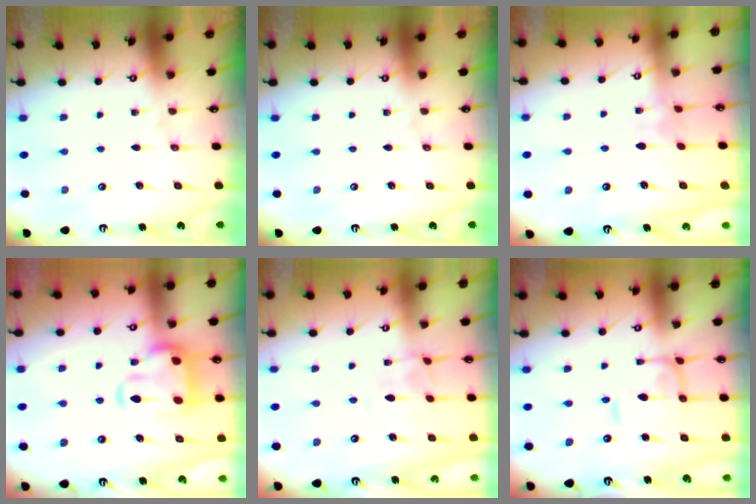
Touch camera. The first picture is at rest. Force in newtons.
{"total": 0.0}
{"total": 2.4, "press": 2.4, "slide": 0.3}
{"total": 6.1, "press": 5.9, "slide": 1.5}
{"total": 3.0, "press": 3.0, "slide": 0.2}
{"total": 0.5, "press": 0.3, "slide": 0.4}